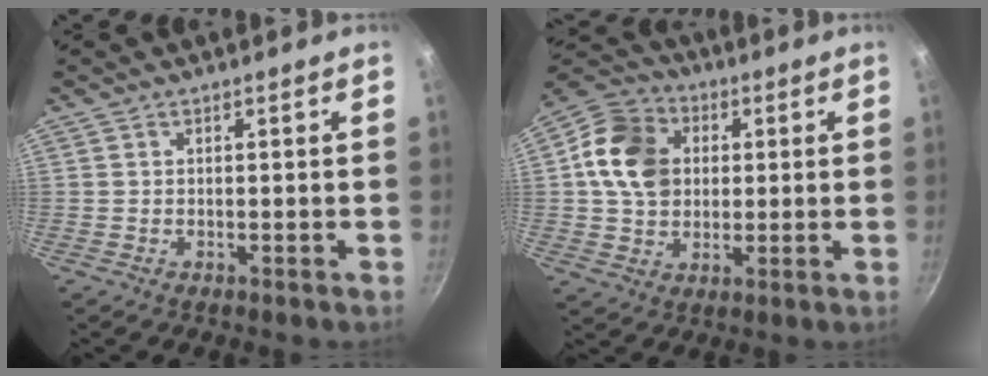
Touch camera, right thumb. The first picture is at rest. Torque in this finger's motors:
{"motor_torque": [0.02, 0.16, 1.13, 0.51, 0.07]}